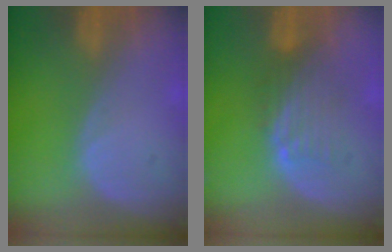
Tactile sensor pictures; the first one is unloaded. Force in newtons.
{"total": 5.0, "press": 4.3, "slide": 2.6}